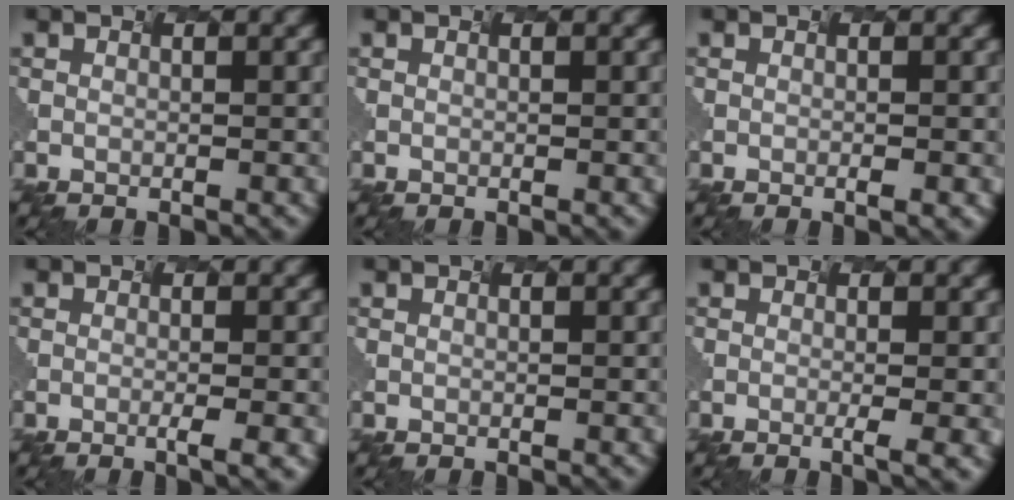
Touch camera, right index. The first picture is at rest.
{"total": 0.0}
{"total": 1.8, "force": [-0.1, 0.6, 1.6], "torque": [-0.007, 0.012, 0.006]}
{"total": 2.4, "force": [-1.0, 0.1, 2.1], "torque": [-0.028, 0.002, -0.002]}
{"total": 0.0}
{"total": 2.0, "force": [-0.9, -0.1, 1.8], "torque": [-0.030, 0.001, 0.004]}